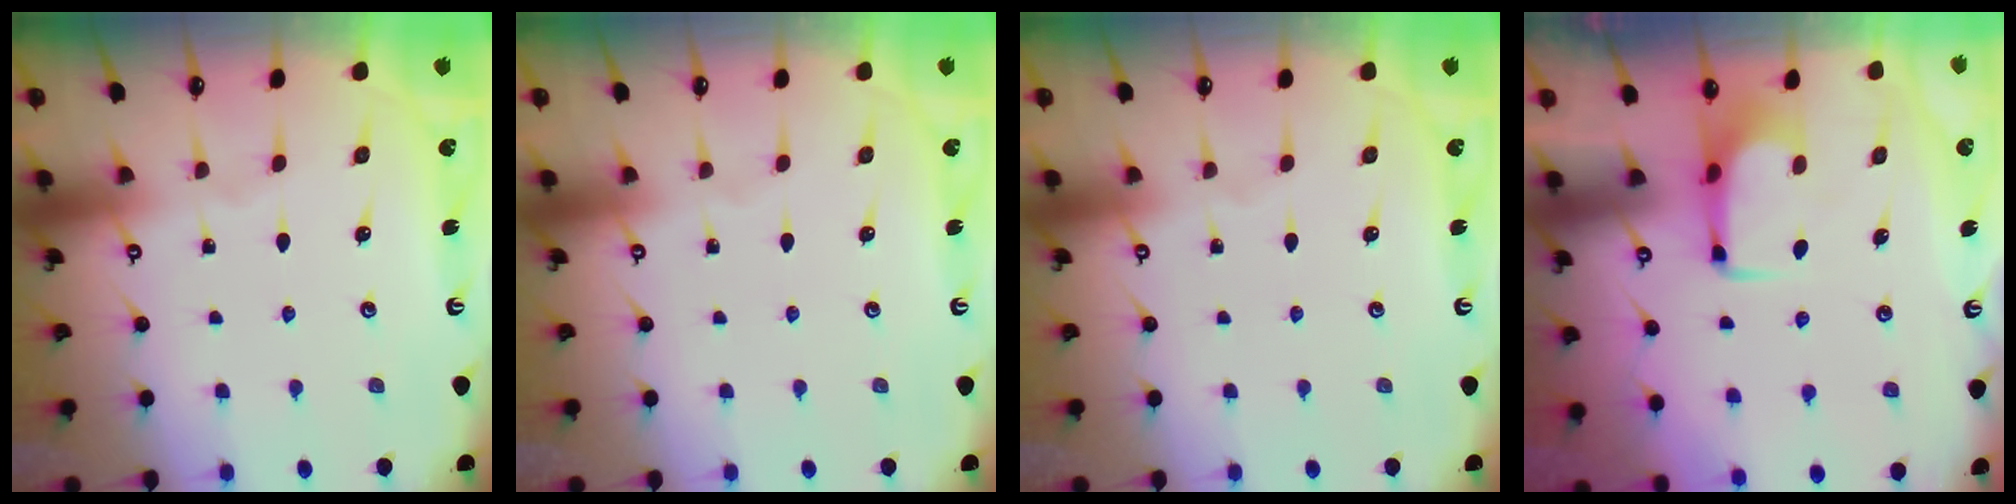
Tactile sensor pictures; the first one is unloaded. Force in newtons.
{"total": 0.0}
{"total": 0.0}
{"total": 1.7, "press": 1.6, "slide": 0.5}